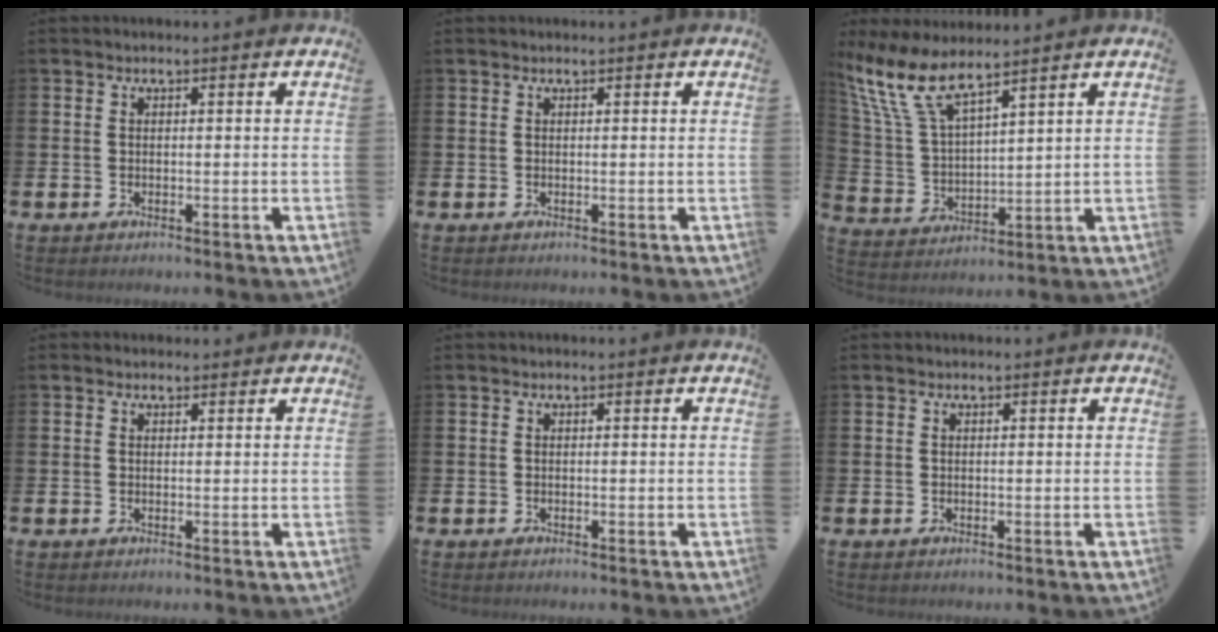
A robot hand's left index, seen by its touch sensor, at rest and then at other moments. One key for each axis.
{"total": 0.0}
{"total": 8.7, "fx": 7.2, "fy": 2.2, "fz": 4.5, "tx": -0.122, "ty": -0.022, "tz": 0.132}
{"total": 0.9, "fx": 0.7, "fy": 0.4, "fz": 0.2, "tx": 0.004, "ty": 0.003, "tz": 0.011}
{"total": 0.0}
{"total": 0.0}